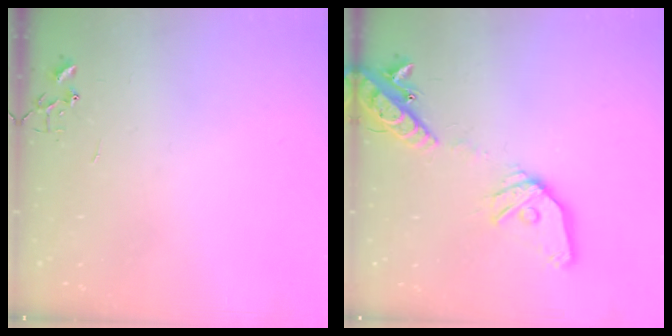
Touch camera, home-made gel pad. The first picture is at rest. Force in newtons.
{"total": 17.4, "press": 17.1, "slide": 3.1}